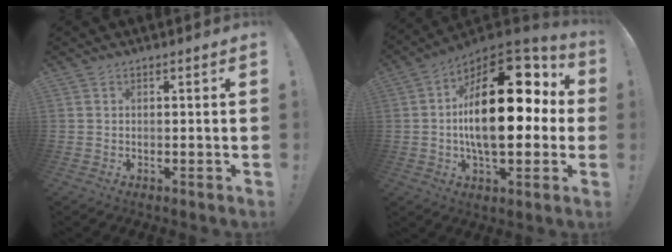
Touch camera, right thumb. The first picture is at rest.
{"total": 25.7, "force": [1.9, 12.7, 22.3], "torque": [-0.359, 0.001, 0.030]}